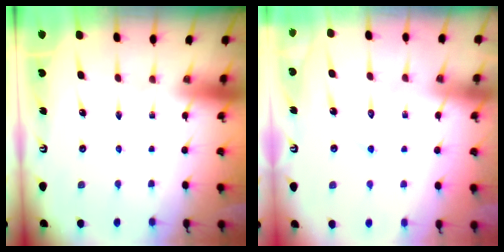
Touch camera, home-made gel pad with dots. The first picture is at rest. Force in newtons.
{"total": 6.1, "press": 6.1, "slide": 0.6}